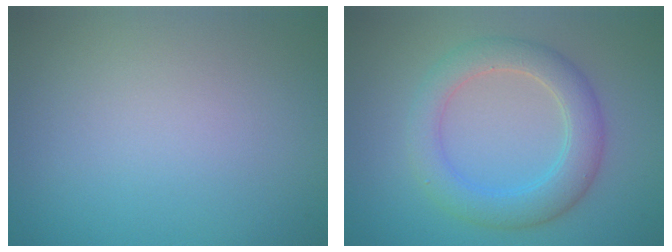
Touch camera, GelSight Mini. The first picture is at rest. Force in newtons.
{"total": 4.6, "press": 4.5, "slide": 0.2}